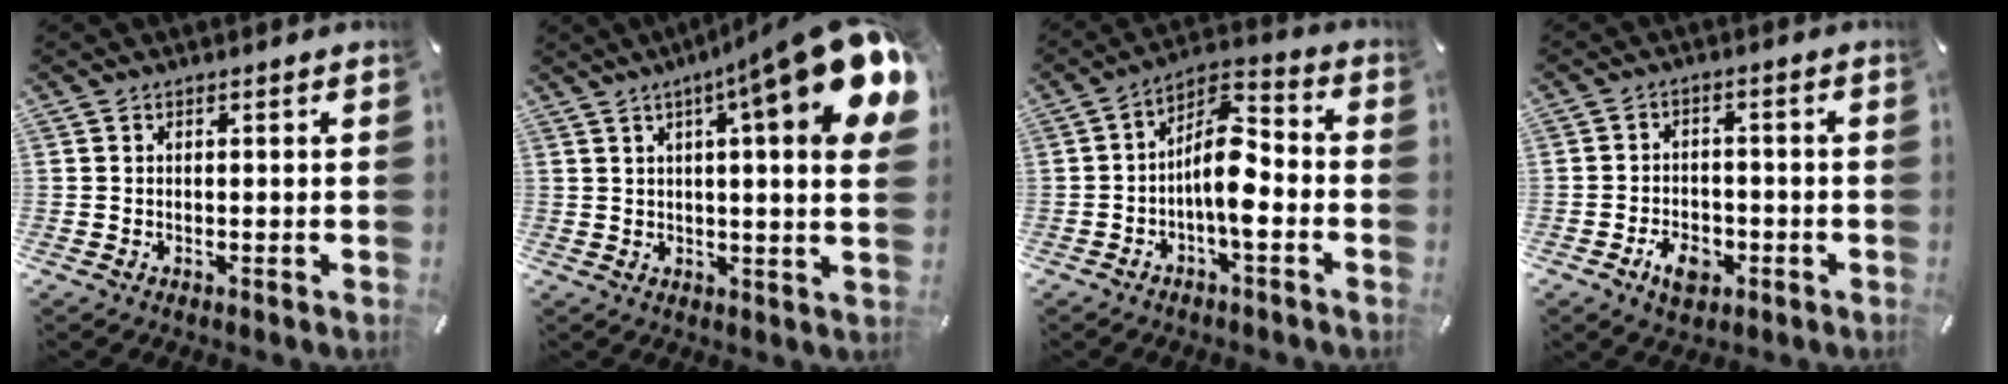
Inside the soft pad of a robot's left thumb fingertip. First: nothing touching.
{"total": 17.7, "force": [7.7, 2.4, 15.8], "torque": [-0.230, -0.049, 0.107]}
{"total": 11.1, "force": [-2.5, 4.6, 9.8], "torque": [-0.191, 0.003, -0.044]}
{"total": 6.6, "force": [-3.1, 4.4, 3.7], "torque": [-0.067, 0.011, -0.058]}